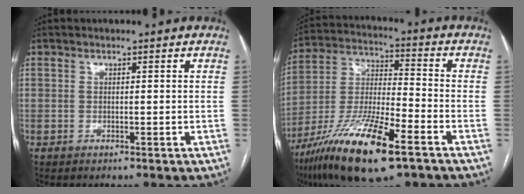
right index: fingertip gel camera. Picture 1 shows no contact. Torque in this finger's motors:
{"motor_torque": [1.16, -0.98, 0.82, 0.21]}